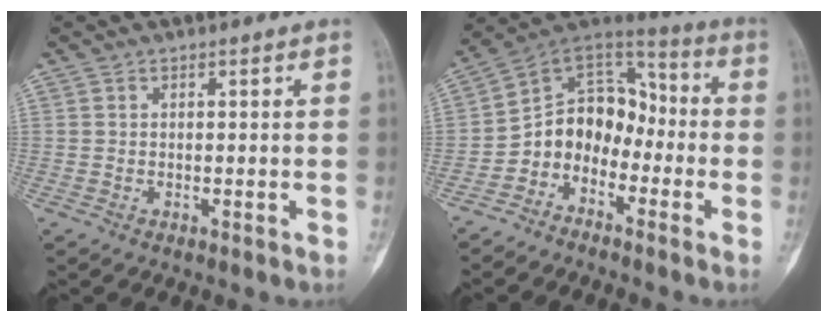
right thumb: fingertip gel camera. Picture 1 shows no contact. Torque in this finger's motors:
{"motor_torque": [0.13, 0.13, 0.81, -0.70, 0.05]}